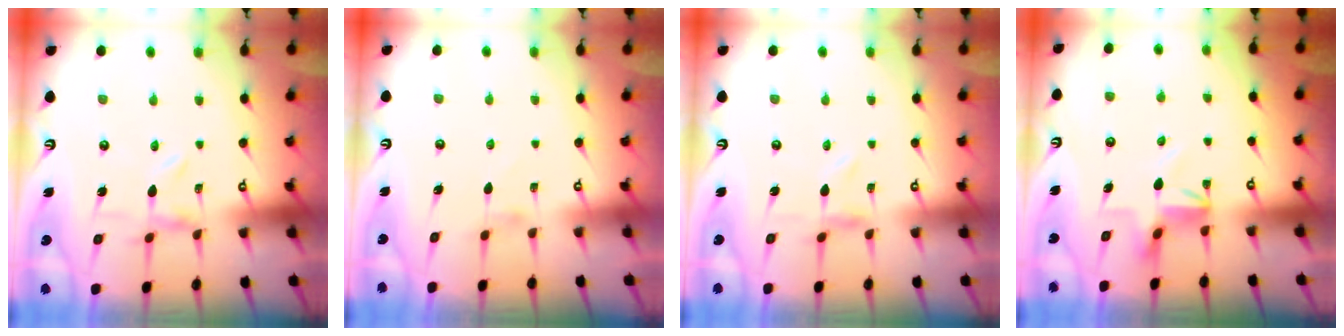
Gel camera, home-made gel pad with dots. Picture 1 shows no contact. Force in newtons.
{"total": 0.0}
{"total": 0.0}
{"total": 5.6, "press": 5.2, "slide": 2.1}